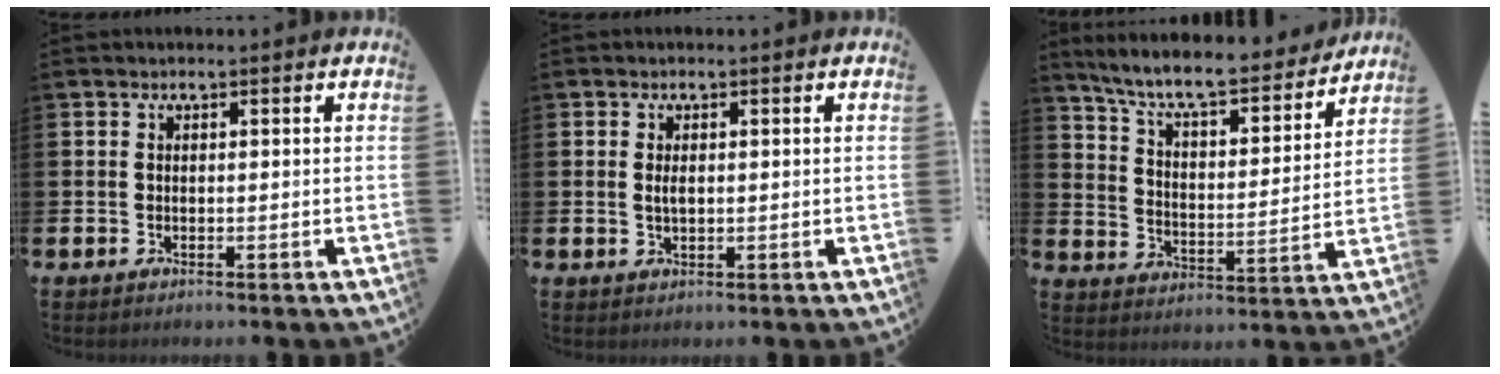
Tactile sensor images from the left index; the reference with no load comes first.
{"total": 1.2, "force": [0.2, 0.6, 1.1], "torque": [-0.014, 0.002, 0.001]}
{"total": 9.0, "force": [8.0, 1.5, 3.7], "torque": [-0.102, -0.054, 0.134]}